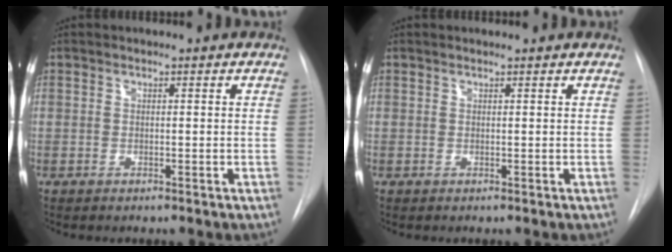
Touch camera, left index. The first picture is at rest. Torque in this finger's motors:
{"motor_torque": [-0.03, 0.04, -0.44, -0.01]}